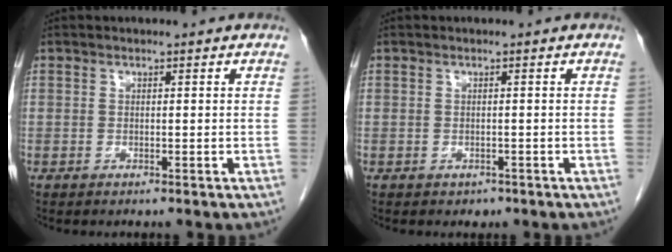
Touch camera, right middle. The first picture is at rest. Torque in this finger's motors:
{"motor_torque": [0.33, -0.11, -0.03, -0.01]}